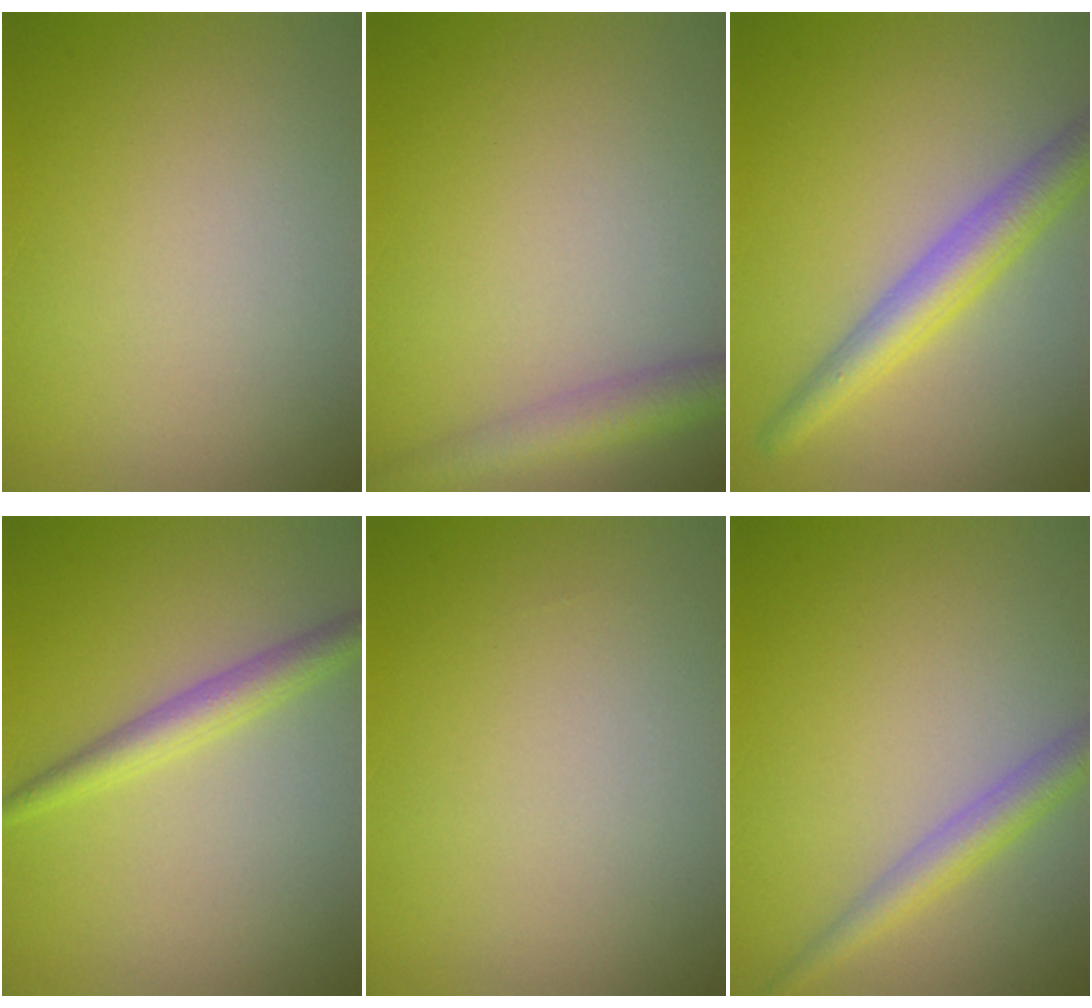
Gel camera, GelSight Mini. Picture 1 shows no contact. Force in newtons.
{"total": 3.0, "press": 3.0, "slide": 0.1}
{"total": 4.2, "press": 4.2, "slide": 0.1}
{"total": 2.6, "press": 2.6, "slide": 0.0}
{"total": 0.0}
{"total": 2.7, "press": 2.7, "slide": 0.1}